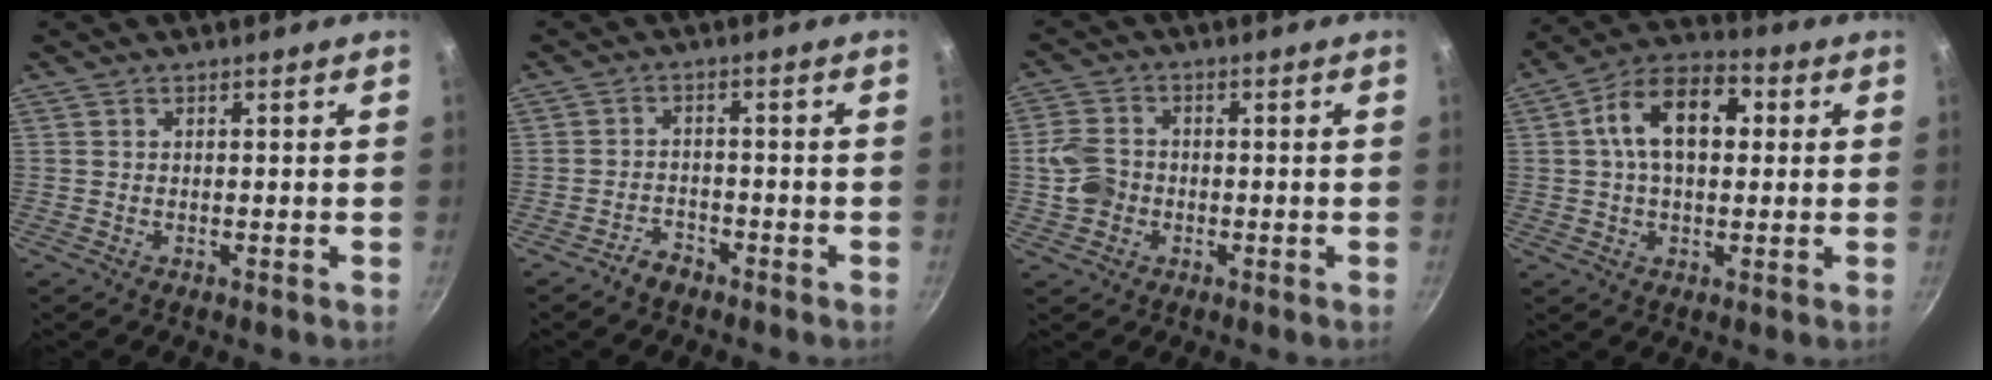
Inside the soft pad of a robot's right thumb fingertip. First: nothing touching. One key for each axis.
{"total": 3.1, "fx": -2.5, "fy": 1.6, "fz": 0.8, "tx": -0.004, "ty": 0.030, "tz": -0.042}
{"total": 4.4, "fx": -1.2, "fy": 4.1, "fz": 1.2, "tx": 0.002, "ty": 0.018, "tz": -0.028}
{"total": 13.7, "fx": 2.4, "fy": 8.4, "fz": 10.5, "tx": -0.141, "ty": 0.027, "tz": 0.022}